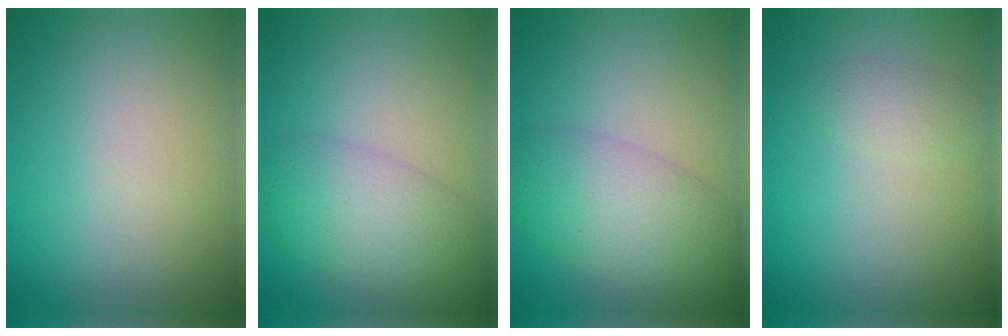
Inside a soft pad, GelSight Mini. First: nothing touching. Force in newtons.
{"total": 5.4, "press": 5.4, "slide": 0.2}
{"total": 5.8, "press": 5.8, "slide": 0.2}
{"total": 1.5, "press": 1.5, "slide": 0.2}